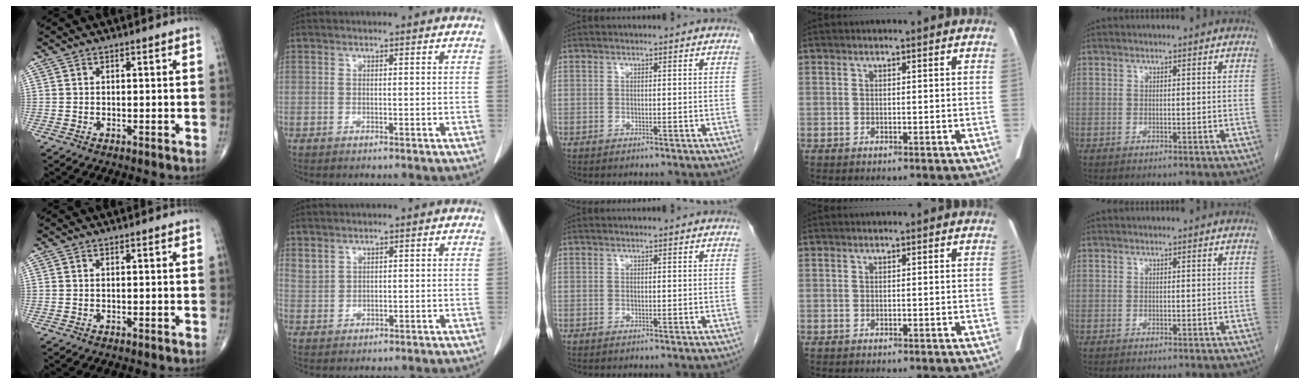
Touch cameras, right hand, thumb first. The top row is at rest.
{"index": {"total": 2.1, "force": [1.8, 1.1, 0.4], "torque": [-0.004, 0.002, 0.040]}}